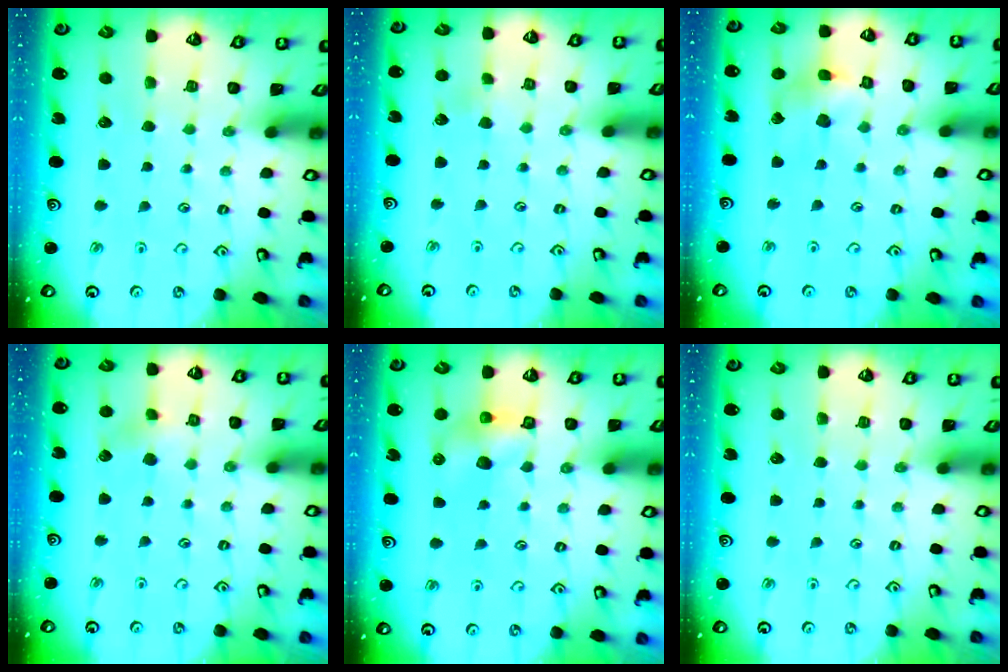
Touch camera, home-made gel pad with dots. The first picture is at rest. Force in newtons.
{"total": 1.7, "press": 1.7, "slide": 0.1}
{"total": 9.5, "press": 9.4, "slide": 1.2}
{"total": 5.4, "press": 5.3, "slide": 0.9}
{"total": 7.6, "press": 7.6, "slide": 0.1}
{"total": 0.0}